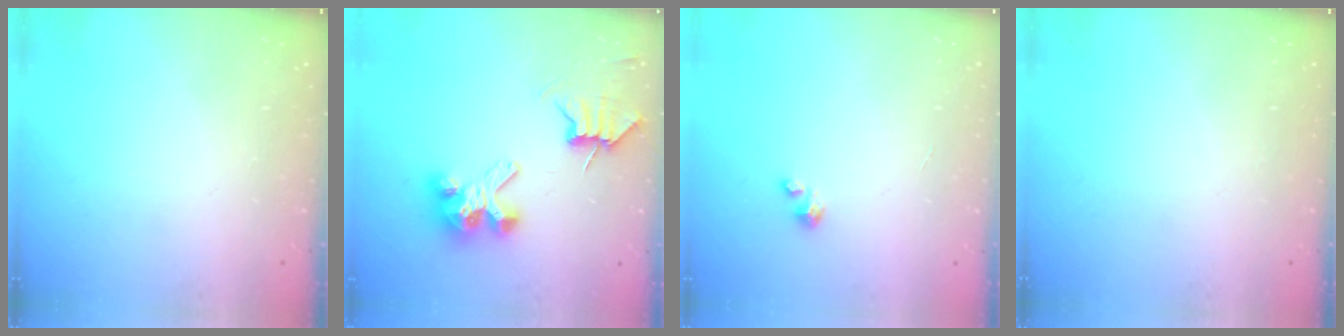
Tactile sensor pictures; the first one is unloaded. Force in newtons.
{"total": 7.1, "press": 7.1, "slide": 0.7}
{"total": 0.6, "press": 0.6, "slide": 0.3}
{"total": 0.0}